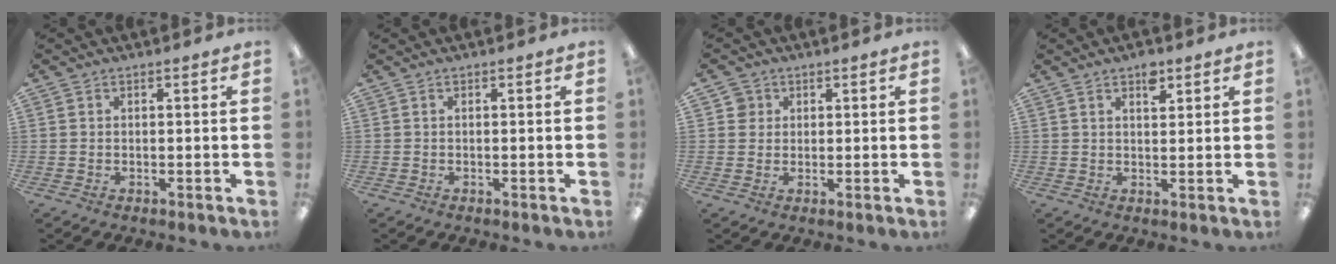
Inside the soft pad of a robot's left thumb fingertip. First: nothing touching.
{"total": 0.0}
{"total": 3.6, "force": [1.7, 3.2, 0.4], "torque": [-0.004, 0.000, 0.028]}
{"total": 4.1, "force": [2.7, 2.1, 2.3], "torque": [-0.027, -0.010, 0.044]}